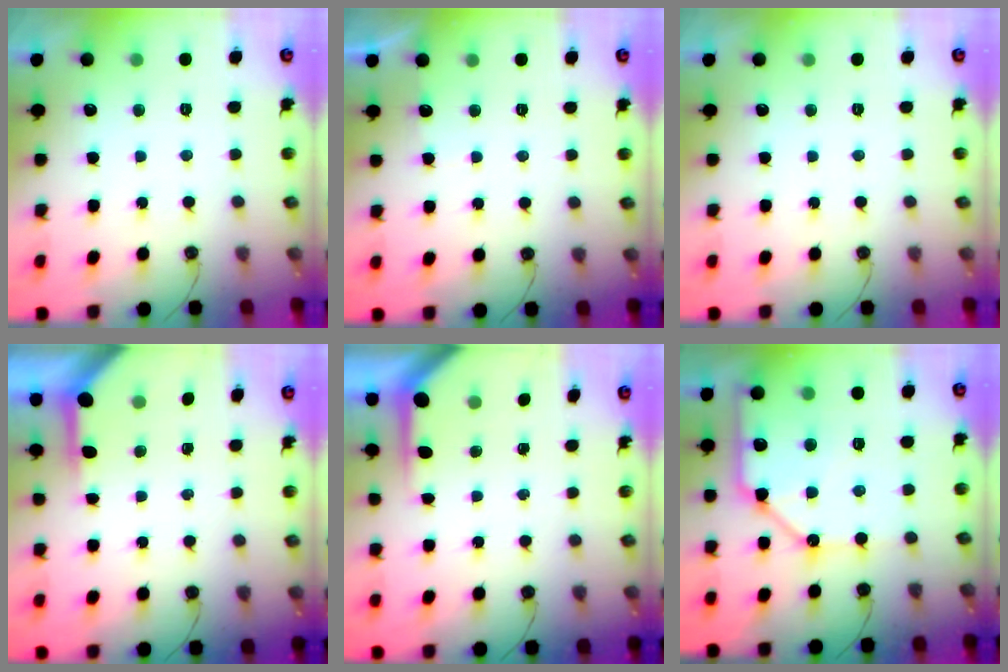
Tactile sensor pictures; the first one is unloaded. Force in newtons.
{"total": 2.1, "press": 2.1, "slide": 0.4}
{"total": 0.0}
{"total": 4.0, "press": 3.9, "slide": 0.4}
{"total": 3.5, "press": 3.5, "slide": 0.4}
{"total": 14.2, "press": 14.1, "slide": 2.1}